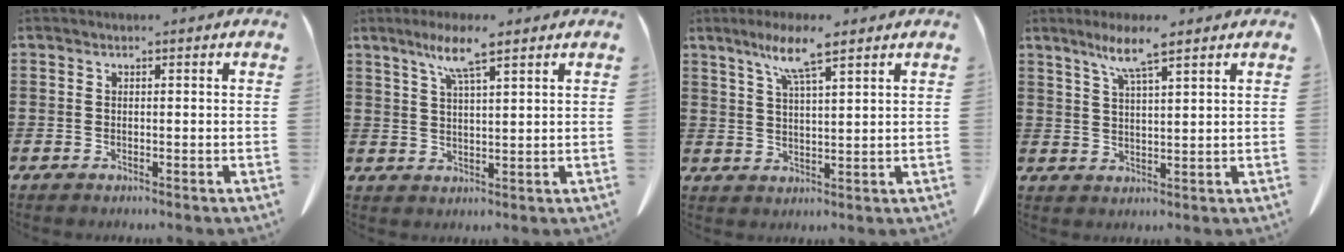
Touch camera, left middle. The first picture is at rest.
{"total": 6.1, "force": [4.1, 0.5, 4.5], "torque": [-0.099, -0.001, 0.070]}
{"total": 6.8, "force": [4.6, 0.5, 5.0], "torque": [-0.108, -0.004, 0.078]}
{"total": 5.9, "force": [4.1, 0.2, 4.2], "torque": [-0.093, -0.003, 0.070]}